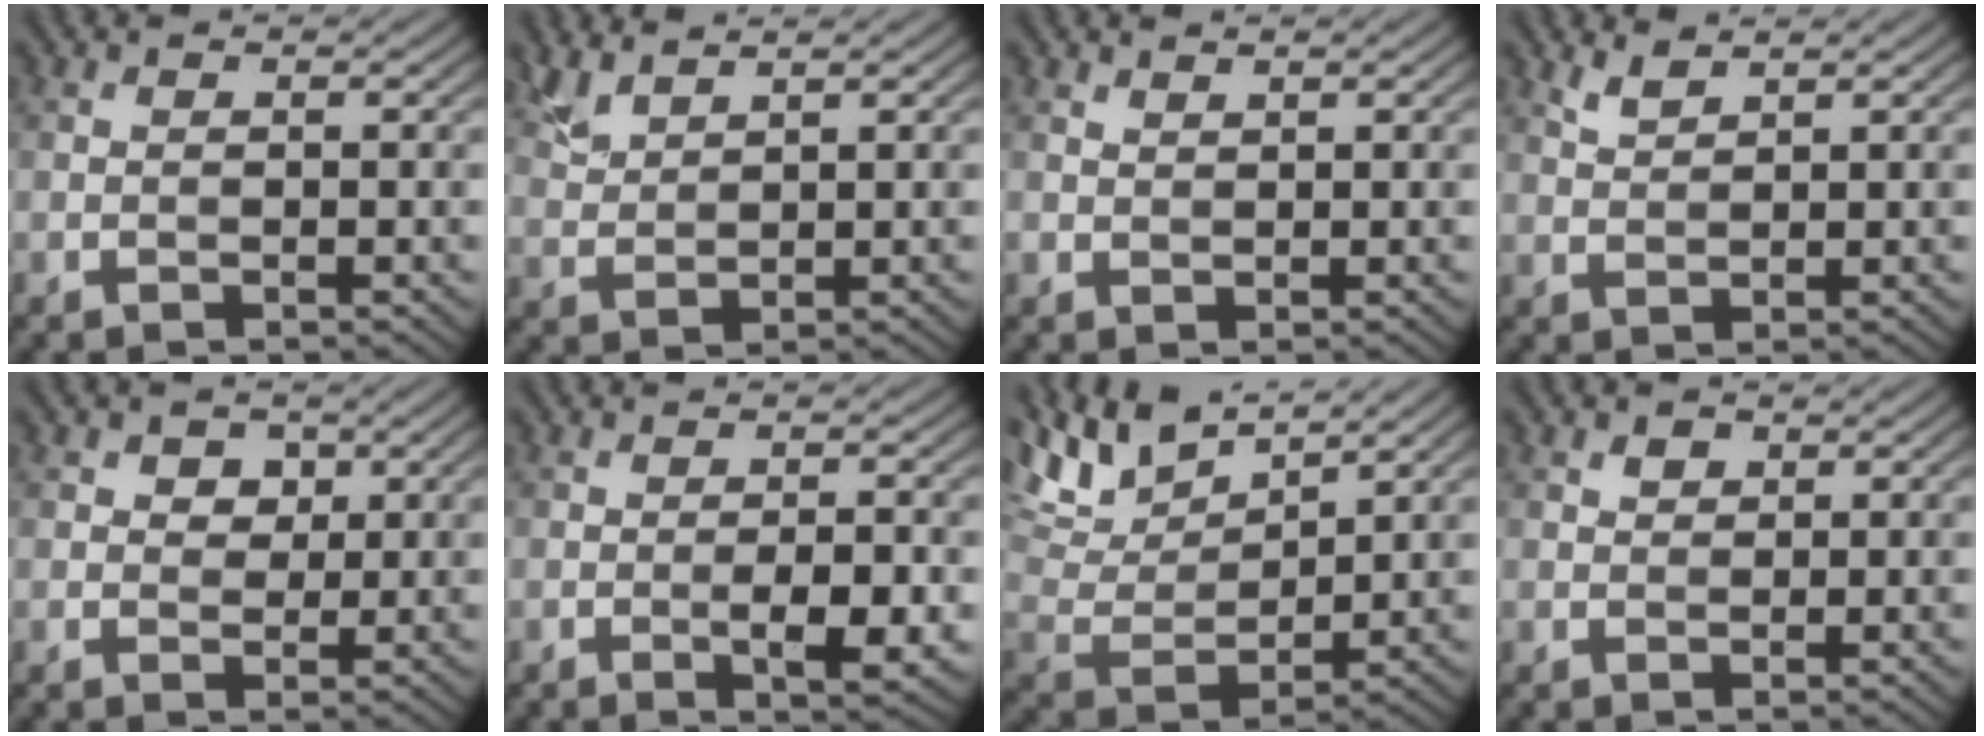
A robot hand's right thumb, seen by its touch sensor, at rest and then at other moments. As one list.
[{"total": 3.3, "force": [2.8, 0.7, 1.4], "torque": [-0.044, 0.004, 0.070]}, {"total": 1.1, "force": [1.0, 0.3, 0.3], "torque": [-0.011, 0.001, 0.024]}, {"total": 2.1, "force": [1.8, 0.4, 1.0], "torque": [-0.029, 0.002, 0.043]}, {"total": 3.0, "force": [1.3, 2.3, 1.5], "torque": [-0.026, -0.002, 0.013]}, {"total": 4.0, "force": [-1.1, 1.1, 3.7], "torque": [-0.058, 0.000, -0.014]}, {"total": 11.2, "force": [8.4, 3.5, 6.6], "torque": [-0.171, 0.005, 0.154]}, {"total": 1.2, "force": [0.7, 0.8, 0.5], "torque": [-0.008, -0.001, 0.012]}]